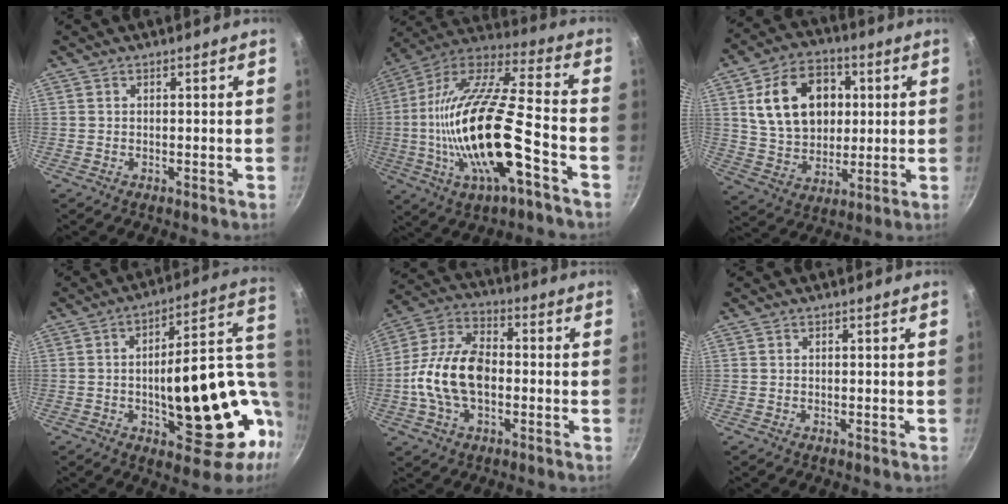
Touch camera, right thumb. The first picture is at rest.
{"total": 25.4, "force": [-6.6, 8.1, 23.2], "torque": [-0.435, 0.021, -0.129]}
{"total": 17.6, "force": [4.0, 12.8, 11.3], "torque": [-0.162, 0.002, 0.072]}
{"total": 26.4, "force": [-2.3, 12.1, 23.4], "torque": [-0.285, 0.020, -0.012]}
{"total": 14.7, "force": [-1.9, 8.9, 11.6], "torque": [-0.203, 0.035, -0.049]}
{"total": 0.0}